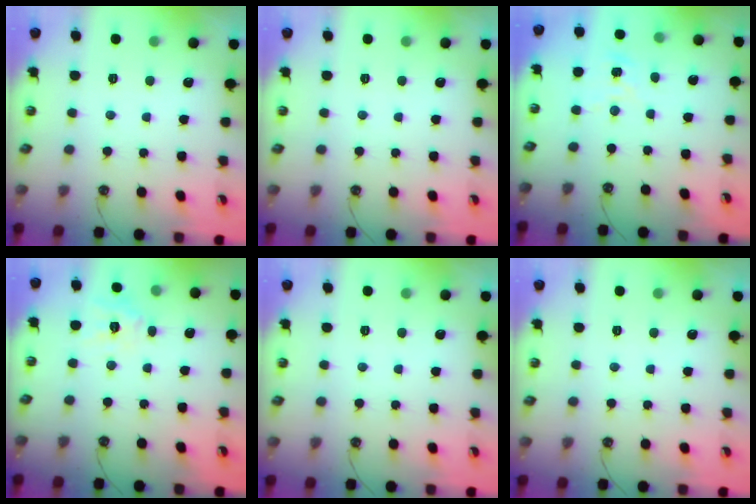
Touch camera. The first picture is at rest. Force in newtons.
{"total": 0.0}
{"total": 2.9, "press": 2.8, "slide": 0.3}
{"total": 10.1, "press": 10.1, "slide": 0.6}
{"total": 0.0}
{"total": 0.0}